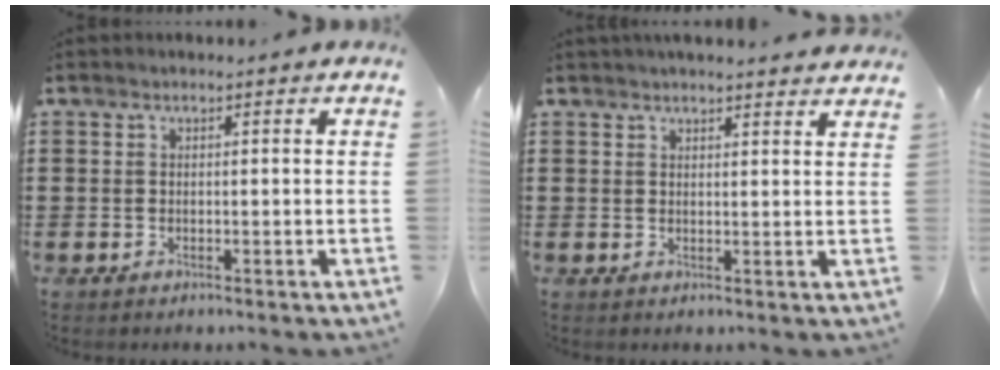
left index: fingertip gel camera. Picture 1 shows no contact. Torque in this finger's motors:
{"motor_torque": [0.89, -1.25, -0.44, -0.13]}